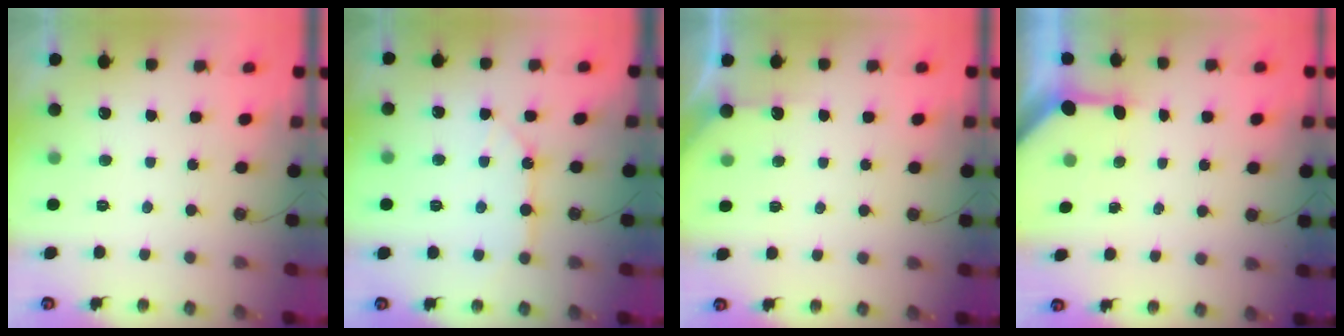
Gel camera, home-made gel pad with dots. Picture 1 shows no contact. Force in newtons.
{"total": 10.2, "press": 10.1, "slide": 1.1}
{"total": 2.7, "press": 2.7, "slide": 0.2}
{"total": 3.2, "press": 3.2, "slide": 0.3}